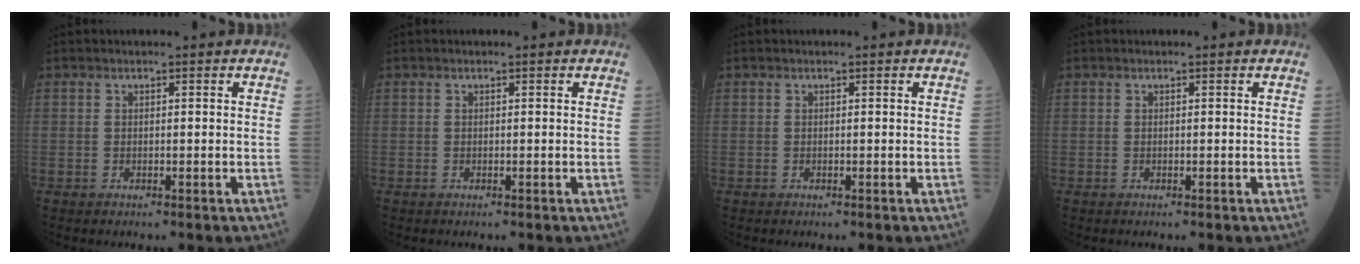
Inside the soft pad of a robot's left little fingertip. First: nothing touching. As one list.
[{"total": 0.0}, {"total": 0.0}, {"total": 0.0}]